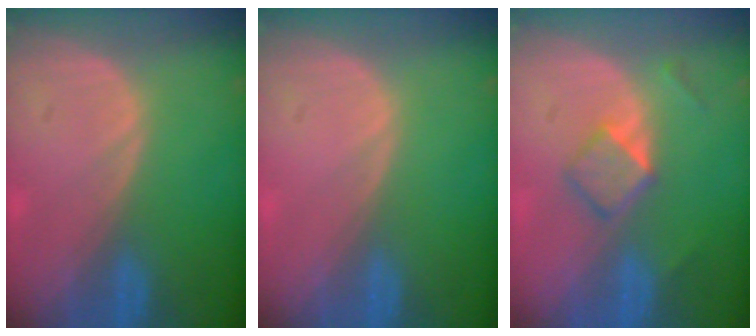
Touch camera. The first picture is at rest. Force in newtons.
{"total": 0.0}
{"total": 4.0, "press": 3.9, "slide": 0.6}